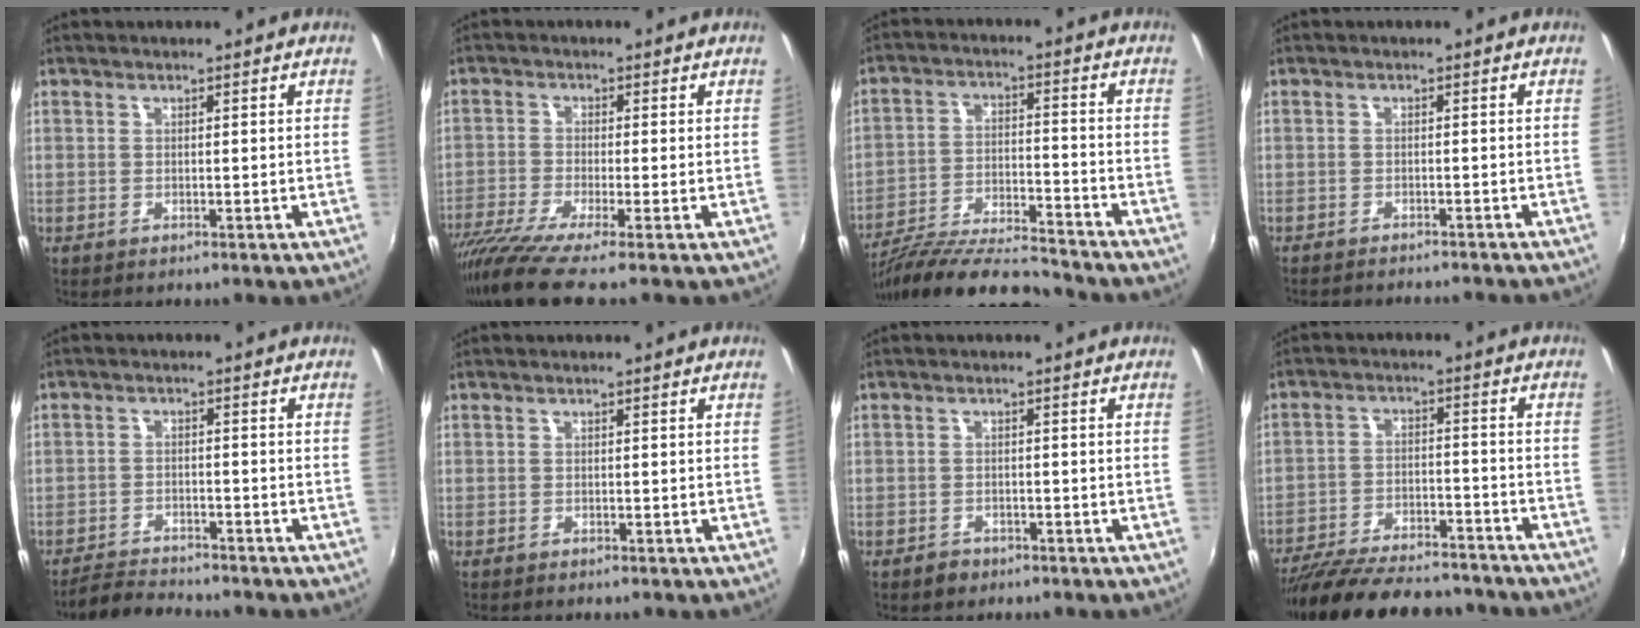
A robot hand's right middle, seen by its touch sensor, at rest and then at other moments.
{"total": 8.6, "force": [-7.0, -0.9, 4.9], "torque": [-0.115, -0.039, -0.130]}
{"total": 16.2, "force": [-14.6, 2.0, 6.7], "torque": [-0.140, -0.029, -0.255]}
{"total": 7.3, "force": [-6.7, 0.9, 2.7], "torque": [-0.063, -0.013, -0.095]}
{"total": 5.2, "force": [-5.1, 0.9, 0.8], "torque": [-0.040, -0.006, -0.091]}
{"total": 0.0}
{"total": 2.2, "force": [-1.6, 1.5, 0.5], "torque": [-0.013, -0.001, -0.023]}
{"total": 21.1, "force": [-18.3, 5.8, 8.8], "torque": [-0.179, -0.022, -0.265]}